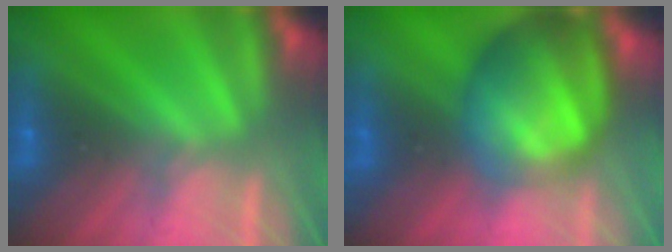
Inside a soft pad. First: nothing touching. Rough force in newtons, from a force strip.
{"total": 7.5}